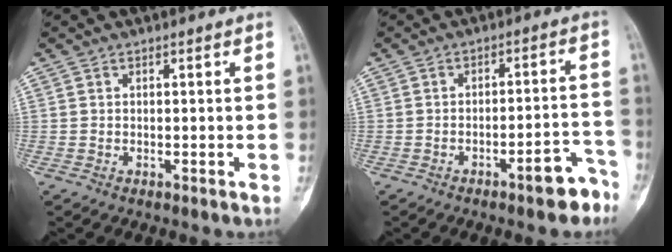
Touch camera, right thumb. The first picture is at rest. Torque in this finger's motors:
{"motor_torque": [1.19, 0.41, 0.52, -0.70, 0.12]}